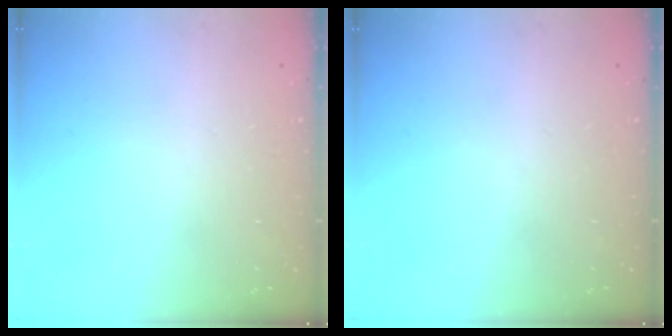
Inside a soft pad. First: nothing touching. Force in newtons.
{"total": 0.0}